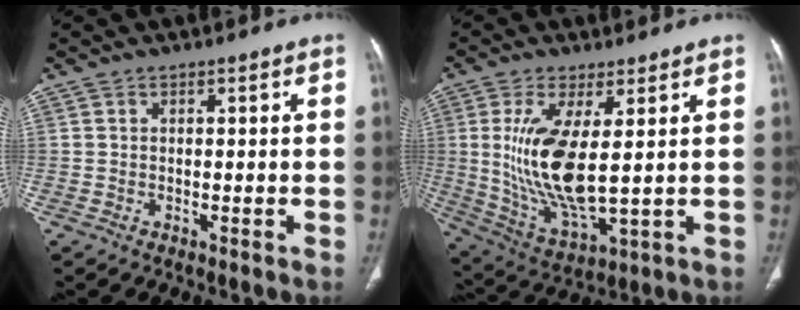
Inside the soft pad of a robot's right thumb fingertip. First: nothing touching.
{"total": 14.5, "force": [1.9, 5.0, 13.5], "torque": [-0.280, -0.029, 0.054]}